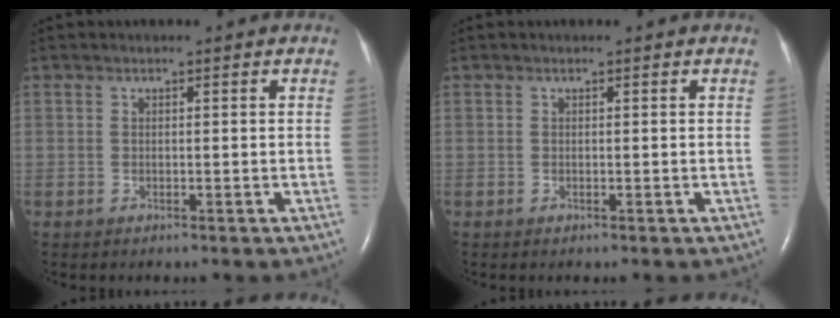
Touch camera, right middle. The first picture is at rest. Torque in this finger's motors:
{"motor_torque": [-0.16, 0.23, -0.08, 0.00]}